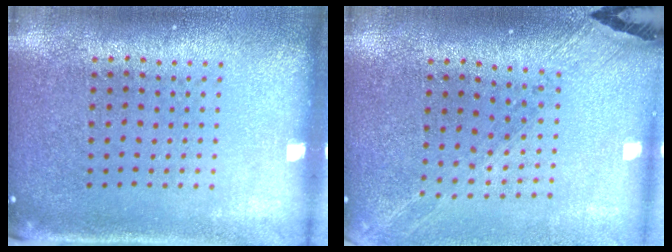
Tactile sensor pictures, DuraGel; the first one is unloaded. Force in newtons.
{"total": 1.4, "press": 1.4, "slide": 0.1}